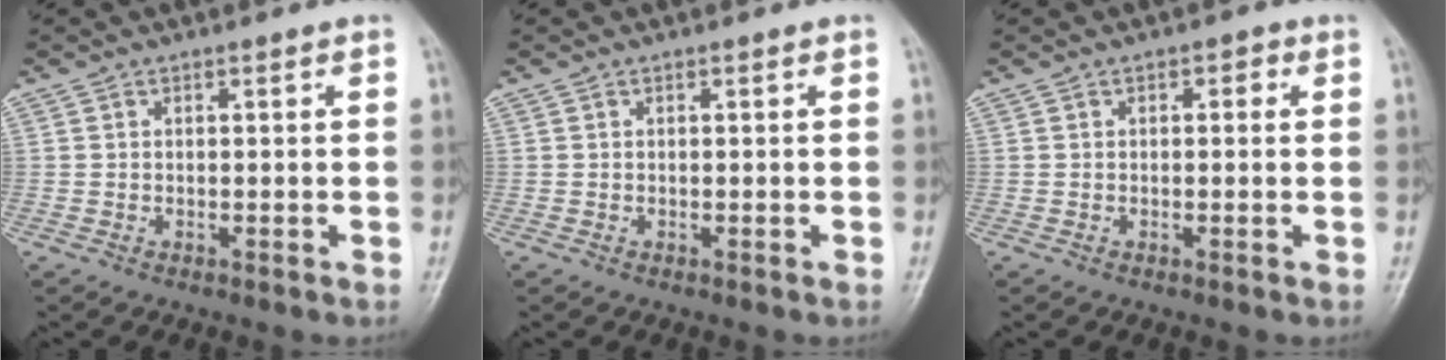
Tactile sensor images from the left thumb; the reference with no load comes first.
{"total": 0.0}
{"total": 1.6, "force": [0.4, 1.0, 1.1], "torque": [-0.001, 0.005, -0.001]}